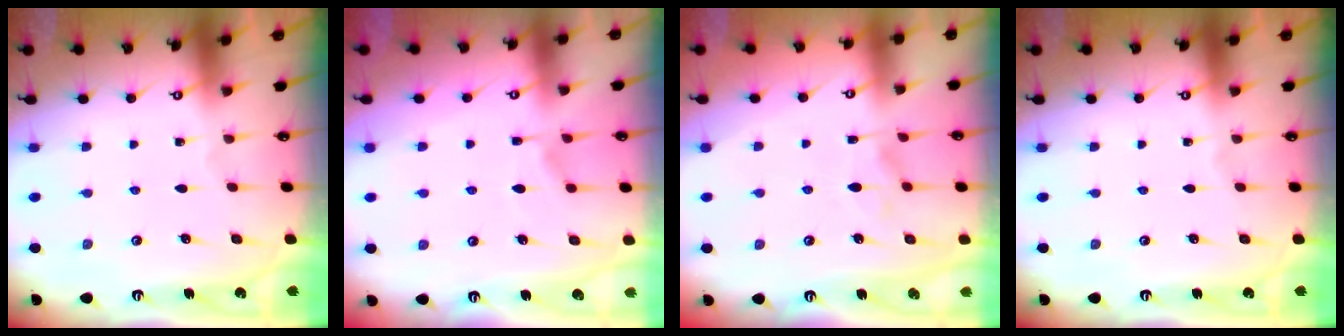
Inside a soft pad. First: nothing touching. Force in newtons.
{"total": 1.5, "press": 0.6, "slide": 1.4}
{"total": 1.3, "press": 1.2, "slide": 0.6}
{"total": 0.0}